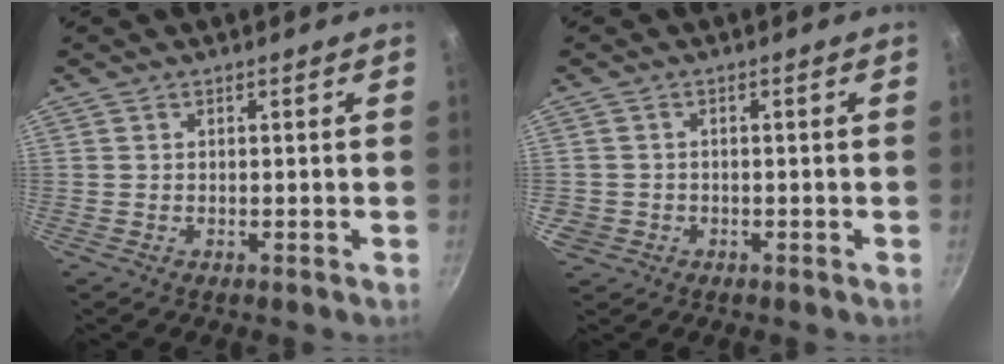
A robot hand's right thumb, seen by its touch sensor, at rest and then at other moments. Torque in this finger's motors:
{"motor_torque": [-0.13, 0.23, 0.31, 0.15, 0.01]}